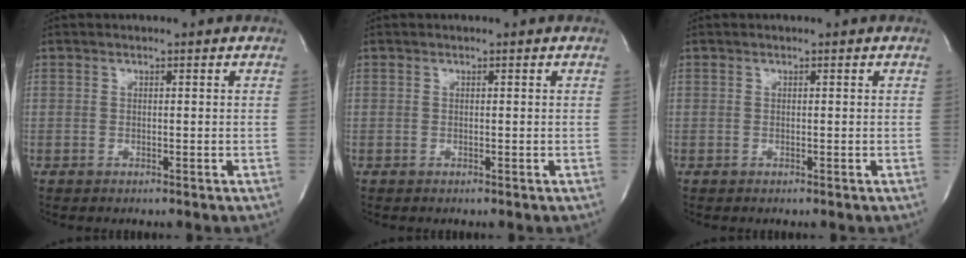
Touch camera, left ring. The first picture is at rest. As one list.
[{"total": 0.0}, {"total": 0.0}]